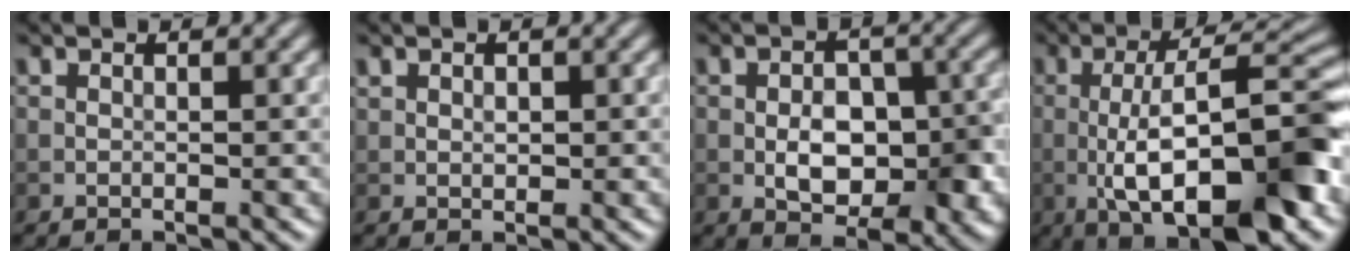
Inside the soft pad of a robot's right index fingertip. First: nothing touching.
{"total": 0.8, "force": [0.4, 0.6, 0.3], "torque": [-0.009, -0.001, 0.009]}
{"total": 6.0, "force": [-1.0, 3.6, 4.6], "torque": [-0.068, -0.001, -0.015]}
{"total": 12.1, "force": [-2.9, 3.5, 11.2], "torque": [-0.169, 0.011, -0.048]}